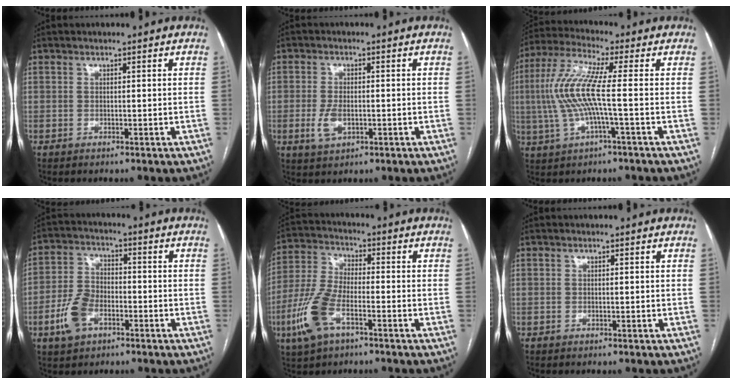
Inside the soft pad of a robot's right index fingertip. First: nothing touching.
{"total": 4.3, "force": [-1.1, 2.2, 3.6], "torque": [-0.080, -0.003, -0.016]}
{"total": 10.2, "force": [-0.5, 0.9, 10.1], "torque": [-0.230, 0.018, -0.016]}
{"total": 8.1, "force": [-3.5, 4.9, 5.4], "torque": [-0.127, 0.009, -0.065]}
{"total": 10.4, "force": [-4.5, 4.1, 8.4], "torque": [-0.205, -0.005, -0.089]}
{"total": 0.0}